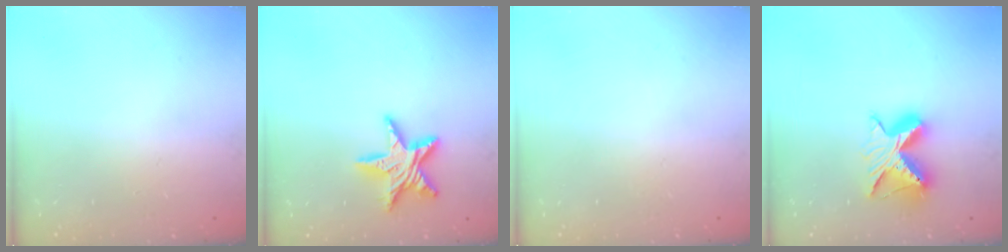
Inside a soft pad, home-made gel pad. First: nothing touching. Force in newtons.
{"total": 13.2, "press": 13.2, "slide": 1.0}
{"total": 0.0}
{"total": 9.6, "press": 9.5, "slide": 0.8}